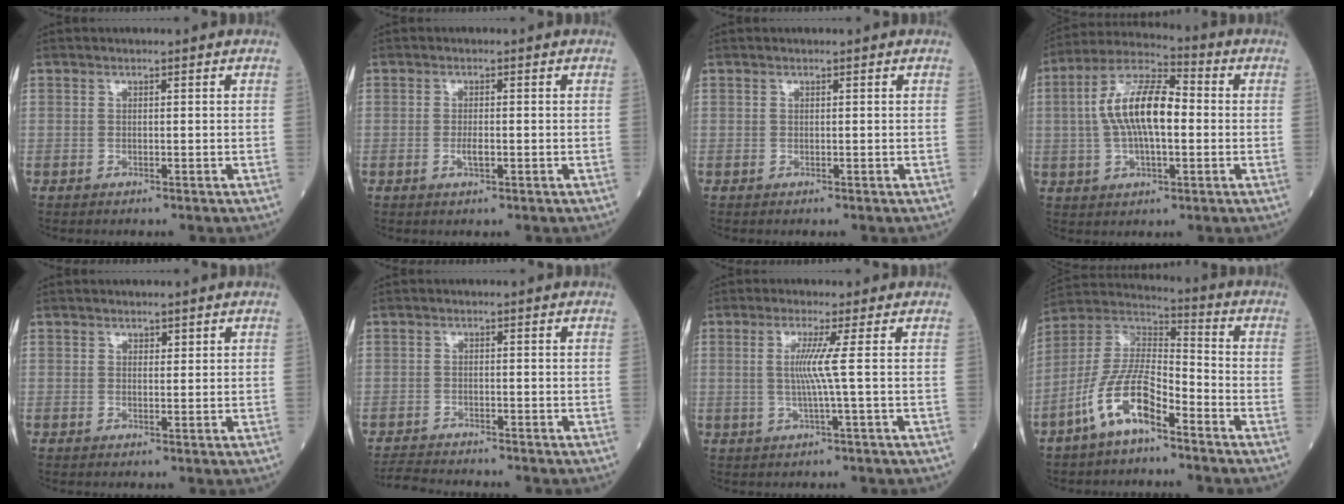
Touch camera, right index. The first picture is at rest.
{"total": 1.7, "force": [-0.5, 0.4, 1.6], "torque": [-0.030, 0.000, -0.007]}
{"total": 0.0}
{"total": 12.4, "force": [0.4, 4.3, 11.6], "torque": [-0.235, 0.022, 0.001]}
{"total": 0.9, "force": [0.7, 0.5, 0.4], "torque": [-0.003, -0.003, 0.008]}
{"total": 4.2, "force": [-4.1, 0.3, 0.7], "torque": [-0.014, -0.019, -0.072]}
{"total": 4.1, "force": [0.3, -1.5, 3.9], "torque": [-0.079, -0.005, 0.005]}
{"total": 11.2, "force": [-6.3, 3.3, 8.7], "torque": [-0.187, 0.007, -0.125]}